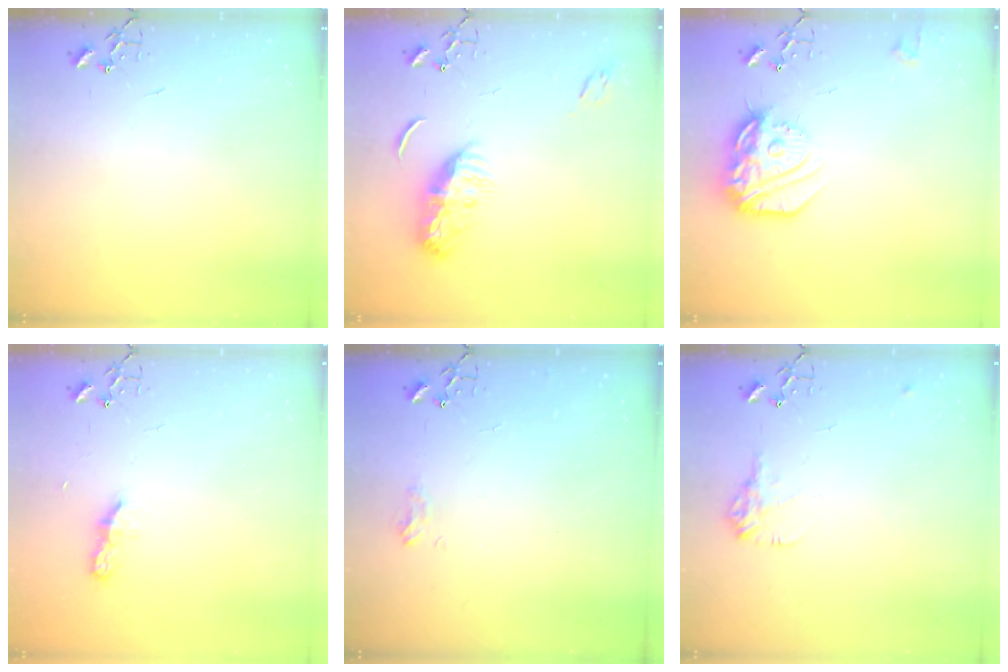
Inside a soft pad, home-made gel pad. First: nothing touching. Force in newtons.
{"total": 10.4, "press": 10.4, "slide": 0.0}
{"total": 18.7, "press": 18.6, "slide": 1.6}
{"total": 5.9, "press": 5.8, "slide": 0.7}
{"total": 7.5, "press": 7.4, "slide": 0.8}
{"total": 9.5, "press": 9.5, "slide": 0.4}